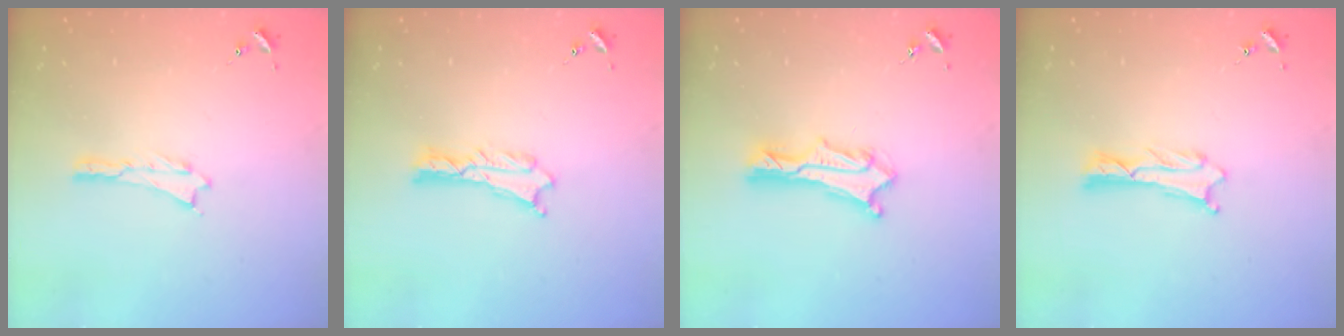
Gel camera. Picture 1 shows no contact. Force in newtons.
{"total": 0.7, "press": 0.7, "slide": 0.1}
{"total": 3.0, "press": 3.0, "slide": 0.2}
{"total": 1.2, "press": 1.2, "slide": 0.0}